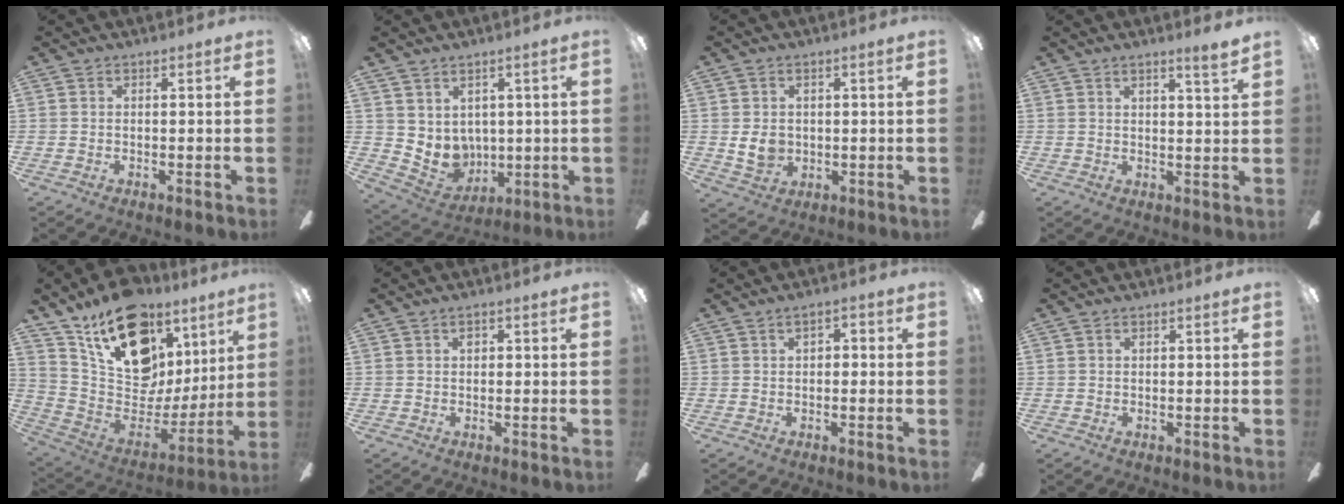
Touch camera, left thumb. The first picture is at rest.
{"total": 6.3, "force": [2.9, 5.4, 1.5], "torque": [-0.046, -0.026, 0.062]}
{"total": 6.0, "force": [0.5, 4.9, 3.5], "torque": [-0.073, -0.002, 0.007]}
{"total": 3.2, "force": [2.6, -0.4, 1.8], "torque": [-0.032, -0.014, 0.042]}
{"total": 22.5, "force": [13.8, 13.6, 11.4], "torque": [-0.186, -0.081, 0.258]}
{"total": 1.2, "force": [0.3, 0.7, 0.9], "torque": [-0.010, 0.002, 0.003]}
{"total": 2.7, "force": [0.4, 1.8, 1.9], "torque": [-0.021, 0.004, 0.002]}
{"total": 0.0}